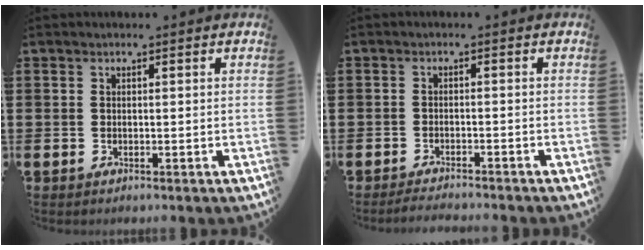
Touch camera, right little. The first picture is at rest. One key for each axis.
{"total": 1.4, "fx": -1.4, "fy": -0.2, "fz": 0.0, "tx": 0.001, "ty": 0.000, "tz": -0.026}